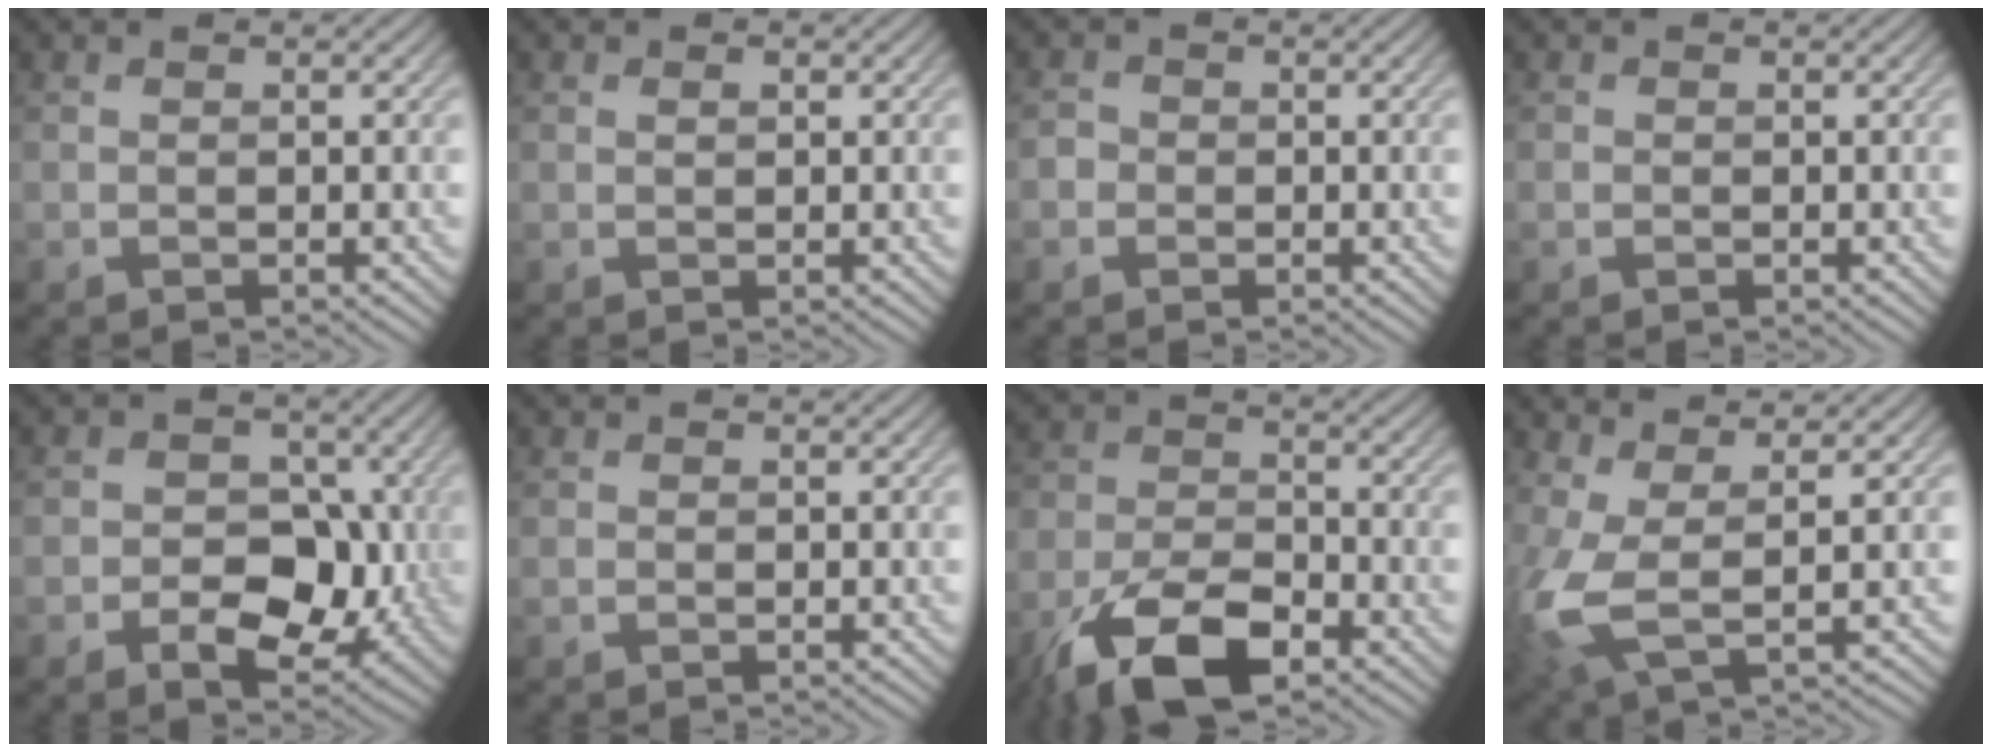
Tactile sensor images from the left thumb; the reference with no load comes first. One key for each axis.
{"total": 0.9, "fx": 0.3, "fy": 0.4, "fz": 0.7, "tx": -0.009, "ty": -0.001, "tz": 0.006}
{"total": 1.1, "fx": -0.4, "fy": 1.0, "fz": 0.1, "tx": 0.007, "ty": 0.005, "tz": -0.013}
{"total": 0.0}
{"total": 7.5, "fx": -2.1, "fy": 5.3, "fz": 4.9, "tx": -0.060, "ty": -0.007, "tz": -0.044}
{"total": 0.0}
{"total": 11.5, "fx": -7.1, "fy": 5.2, "fz": 7.5, "tx": -0.151, "ty": -0.011, "tz": -0.144}
{"total": 6.2, "fx": 0.7, "fy": 2.0, "fz": 5.8, "tx": -0.146, "ty": 0.003, "tz": 0.008}